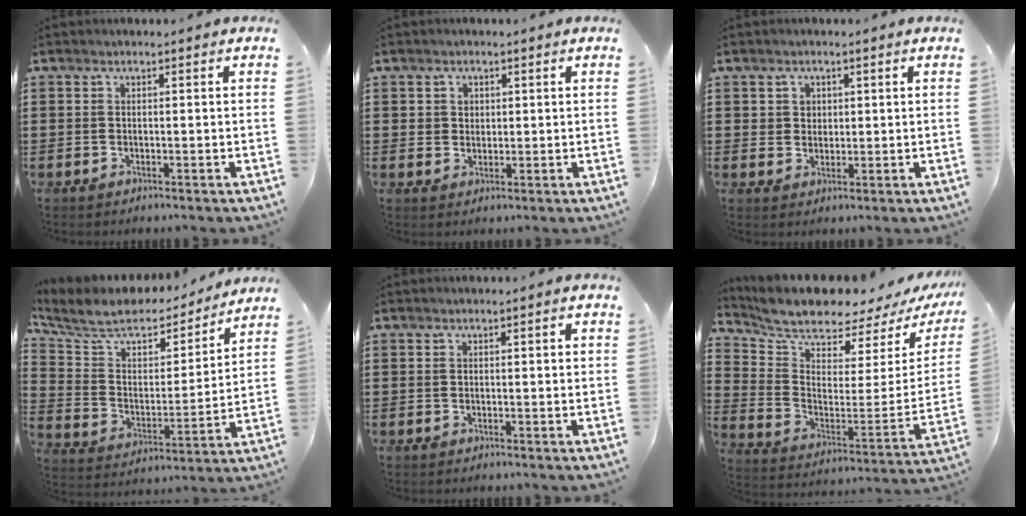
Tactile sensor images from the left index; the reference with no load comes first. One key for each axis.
{"total": 1.9, "fx": 1.0, "fy": 1.6, "fz": 0.2, "tx": -0.010, "ty": 0.006, "tz": 0.019}
{"total": 2.4, "fx": 1.2, "fy": 2.0, "fz": 0.2, "tx": -0.005, "ty": 0.005, "tz": 0.019}
{"total": 8.1, "fx": 6.7, "fy": 3.1, "fz": 3.4, "tx": -0.100, "ty": -0.039, "tz": 0.113}
{"total": 0.6, "fx": 0.0, "fy": 0.1, "fz": 0.6, "tx": -0.010, "ty": 0.000, "tz": 0.000}
{"total": 6.5, "fx": 6.4, "fy": 0.5, "fz": 1.4, "tx": -0.068, "ty": -0.065, "tz": 0.107}